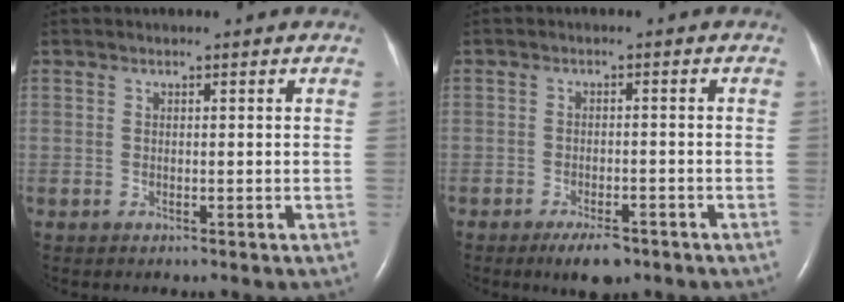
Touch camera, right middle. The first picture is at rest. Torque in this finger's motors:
{"motor_torque": [0.09, -0.04, 0.04, 0.02]}